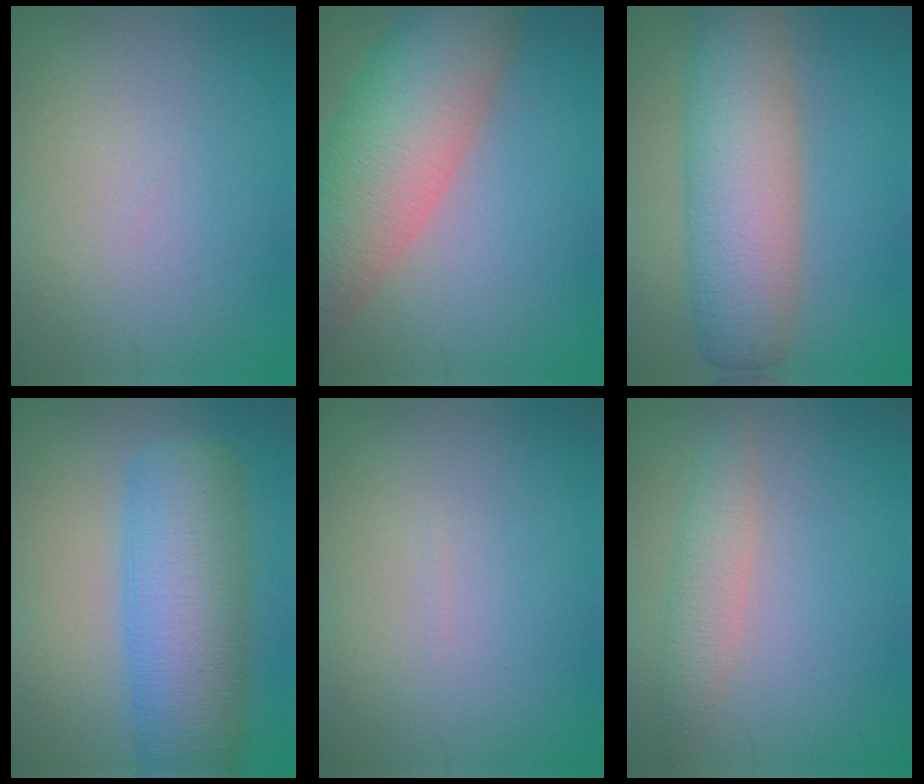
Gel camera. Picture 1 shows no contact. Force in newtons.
{"total": 10.8, "press": 10.8, "slide": 0.5}
{"total": 8.5, "press": 8.5, "slide": 0.2}
{"total": 9.5, "press": 9.5, "slide": 0.2}
{"total": 0.0}
{"total": 2.5, "press": 2.5, "slide": 0.1}